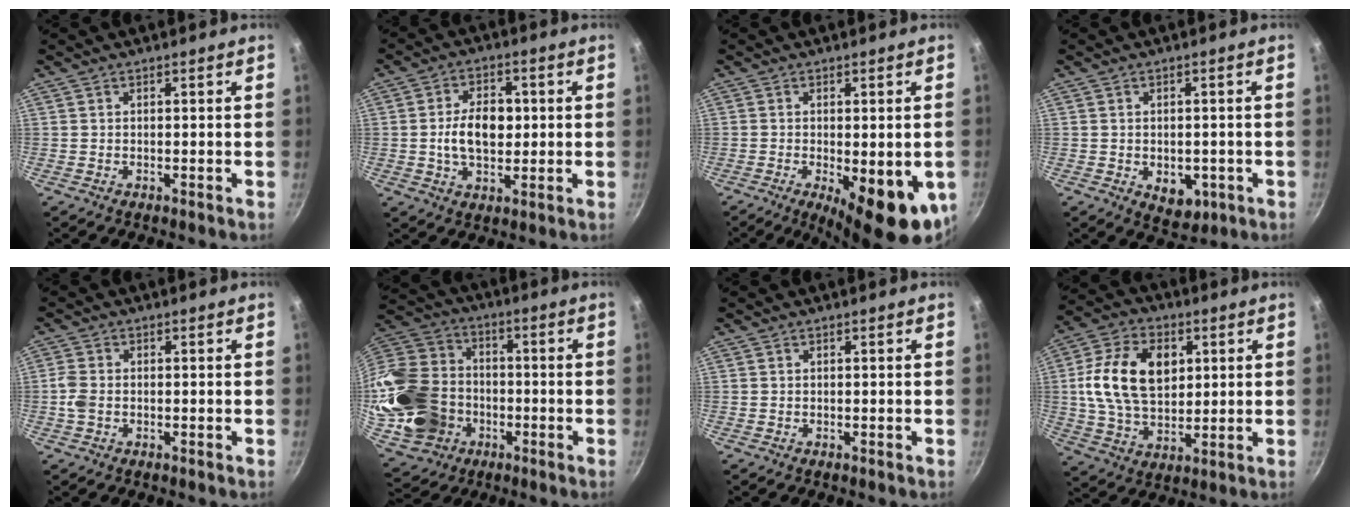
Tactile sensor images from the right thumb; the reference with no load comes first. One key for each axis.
{"total": 9.3, "fx": 0.1, "fy": 6.0, "fz": 7.1, "tx": -0.101, "ty": 0.006, "tz": -0.004}
{"total": 14.6, "fx": -4.3, "fy": 5.3, "fz": 12.9, "tx": -0.150, "ty": -0.010, "tz": -0.046}
{"total": 6.1, "fx": -1.8, "fy": 4.2, "fz": 4.0, "tx": -0.033, "ty": -0.001, "tz": -0.015}
{"total": 3.1, "fx": -0.7, "fy": 2.2, "fz": 2.1, "tx": -0.050, "ty": 0.005, "tz": -0.019}
{"total": 24.3, "fx": -4.8, "fy": 19.4, "fz": 13.9, "tx": -0.281, "ty": 0.043, "tz": -0.069}
{"total": 0.0}
{"total": 16.6, "fx": 3.1, "fy": 11.1, "fz": 11.9, "tx": -0.202, "ty": 0.000, "tz": 0.052}